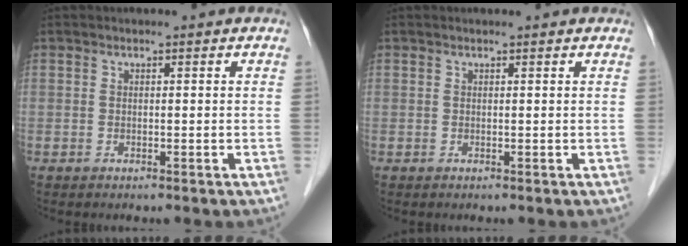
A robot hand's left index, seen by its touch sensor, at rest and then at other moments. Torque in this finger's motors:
{"motor_torque": [0.46, -0.59, -0.01, -0.01]}